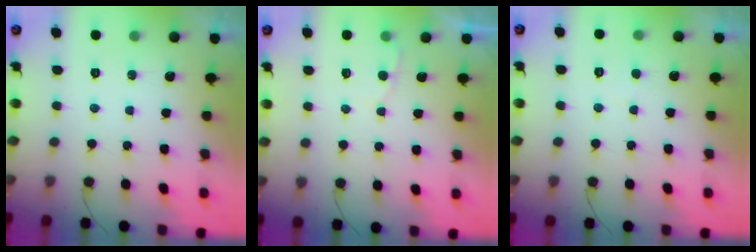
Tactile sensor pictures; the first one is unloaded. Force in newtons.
{"total": 2.3, "press": 2.3, "slide": 0.3}
{"total": 1.9, "press": 1.9, "slide": 0.2}